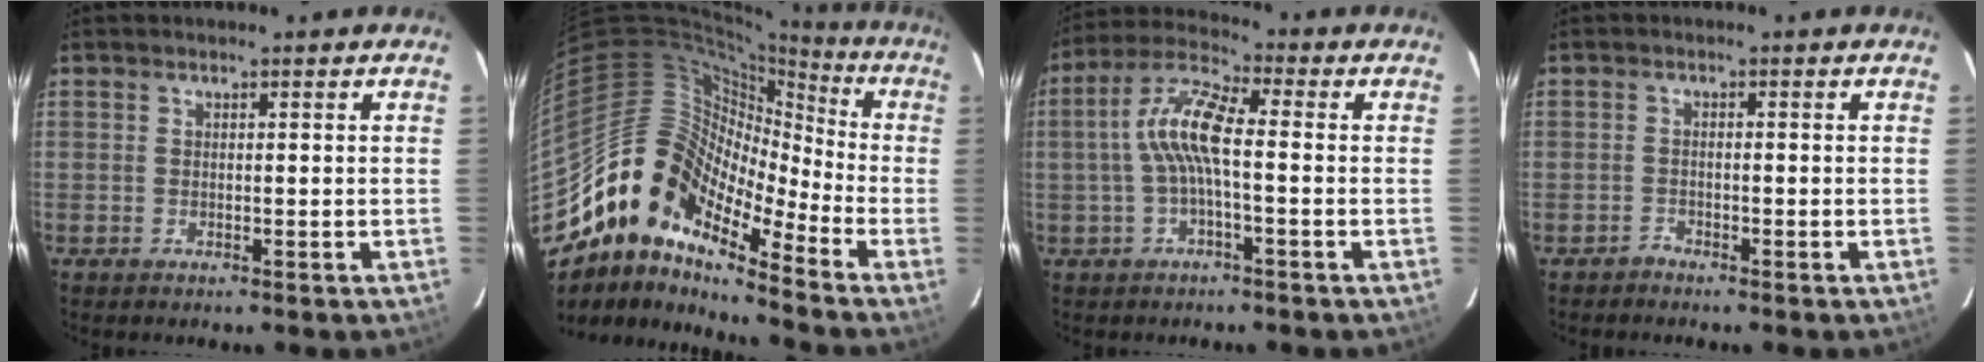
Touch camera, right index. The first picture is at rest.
{"total": 14.6, "force": [-10.7, 6.3, 7.6], "torque": [-0.110, 0.006, -0.225]}
{"total": 8.8, "force": [-0.6, 2.0, 8.5], "torque": [-0.184, 0.018, -0.012]}
{"total": 1.1, "force": [-1.0, 0.3, -0.2], "torque": [0.004, 0.004, -0.021]}